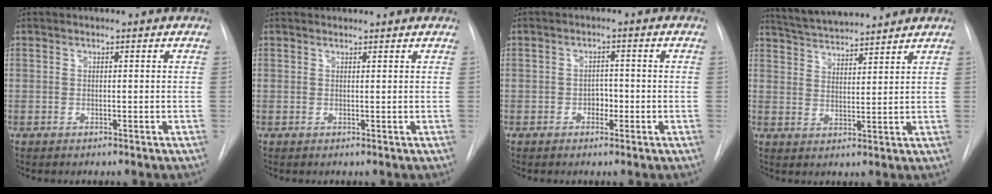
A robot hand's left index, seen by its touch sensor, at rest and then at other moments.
{"total": 1.3, "force": [1.2, 0.3, 0.0], "torque": [-0.011, 0.006, 0.016]}
{"total": 2.1, "force": [-0.8, 1.5, 1.3], "torque": [-0.014, 0.008, -0.012]}
{"total": 10.2, "force": [9.6, 1.0, 3.3], "torque": [-0.062, 0.023, 0.160]}